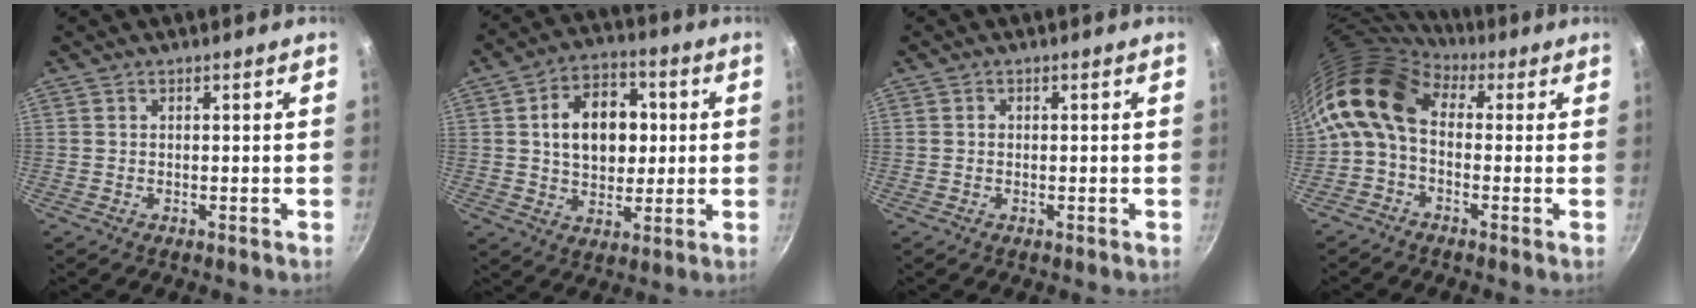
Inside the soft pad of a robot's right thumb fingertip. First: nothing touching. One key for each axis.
{"total": 14.0, "fx": 2.0, "fy": 10.0, "fz": 9.6, "tx": -0.112, "ty": 0.012, "tz": 0.027}
{"total": 0.6, "fx": 0.0, "fy": 0.6, "fz": 0.2, "tx": -0.002, "ty": 0.004, "tz": 0.000}
{"total": 11.2, "fx": 1.3, "fy": 7.5, "fz": 8.2, "tx": -0.148, "ty": 0.025, "tz": 0.000}